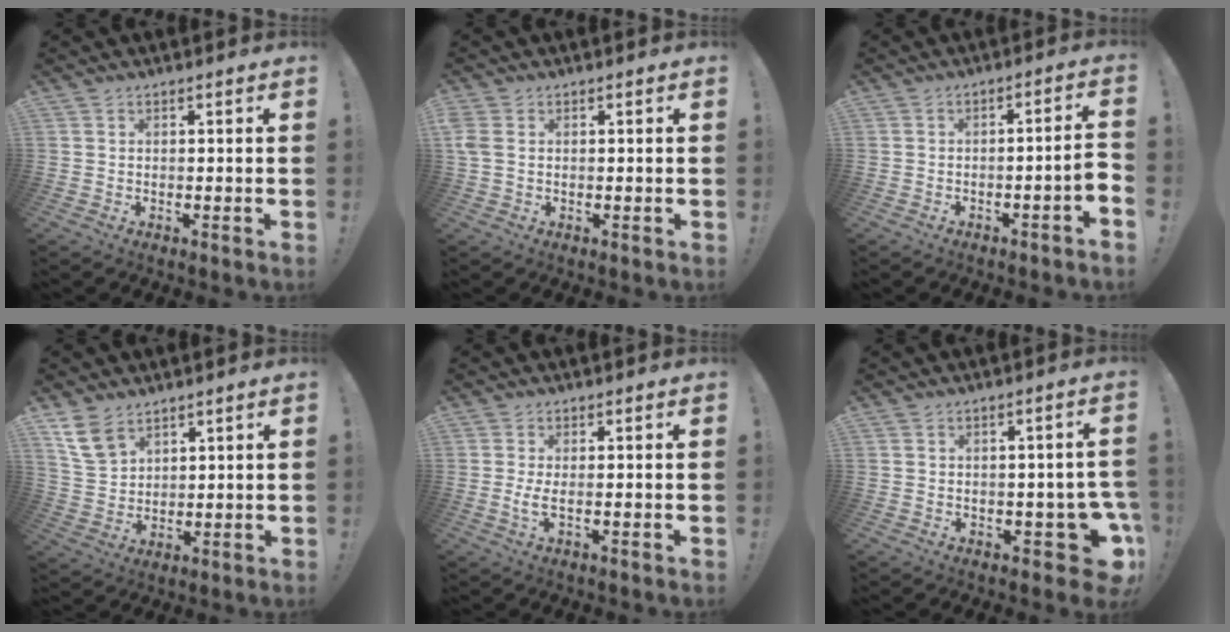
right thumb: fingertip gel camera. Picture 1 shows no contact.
{"total": 3.4, "force": [0.8, 2.3, 2.4], "torque": [-0.059, 0.006, 0.018]}
{"total": 4.7, "force": [-2.2, -0.1, 4.1], "torque": [-0.071, 0.003, -0.035]}
{"total": 9.4, "force": [6.6, 5.4, 4.1], "torque": [-0.078, -0.028, 0.133]}
{"total": 2.9, "force": [-0.1, 0.3, 2.9], "torque": [-0.057, -0.008, -0.002]}
{"total": 8.7, "force": [-2.7, 4.7, 6.9], "torque": [-0.073, 0.016, -0.032]}